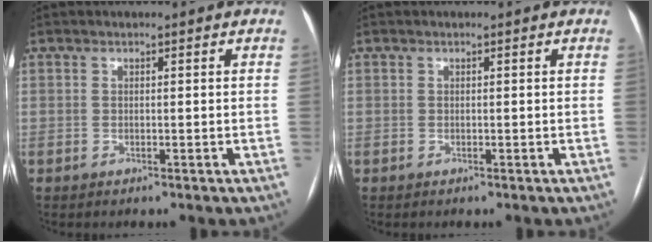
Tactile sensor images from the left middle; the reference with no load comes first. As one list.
[{"total": 0.0}]